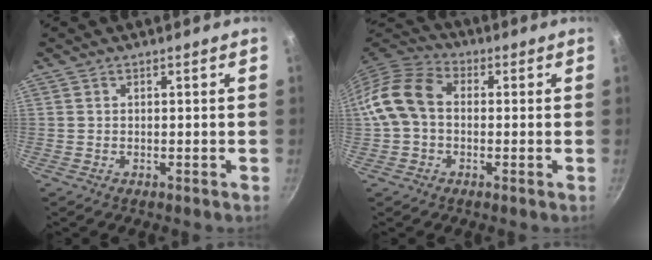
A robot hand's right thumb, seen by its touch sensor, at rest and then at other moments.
{"total": 10.9, "force": [0.0, 7.9, 7.4], "torque": [-0.127, 0.032, -0.021]}